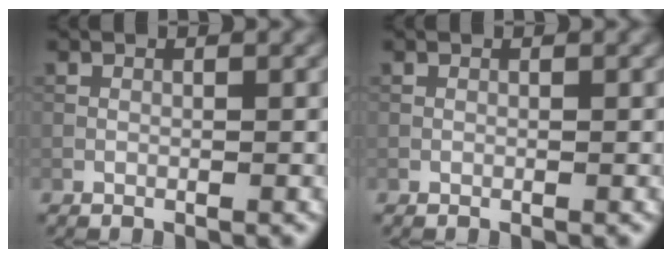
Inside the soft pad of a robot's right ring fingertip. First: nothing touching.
{"total": 0.0}